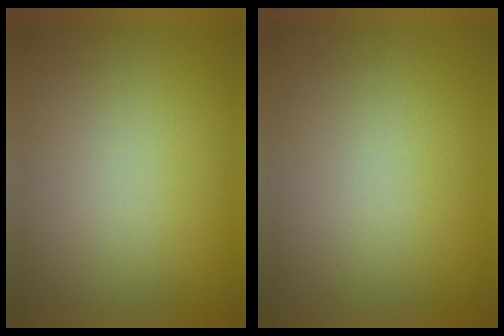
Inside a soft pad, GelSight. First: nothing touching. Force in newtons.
{"total": 0.0}